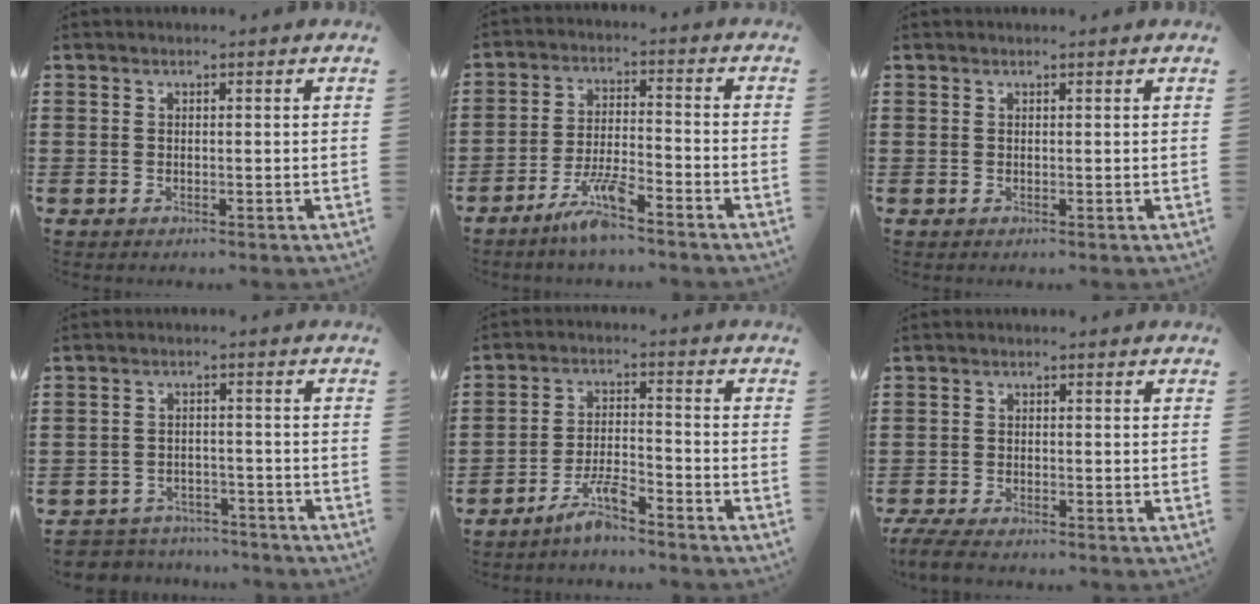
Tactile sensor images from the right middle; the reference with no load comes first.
{"total": 6.4, "force": [-5.0, 0.8, 4.0], "torque": [-0.083, -0.002, -0.094]}
{"total": 0.0}
{"total": 3.8, "force": [-3.7, 0.6, -0.3], "torque": [-0.003, 0.002, -0.082]}
{"total": 5.7, "force": [-4.8, 0.7, 2.9], "torque": [-0.070, -0.001, -0.097]}
{"total": 3.0, "force": [-2.8, 0.3, 1.2], "torque": [-0.040, -0.008, -0.062]}